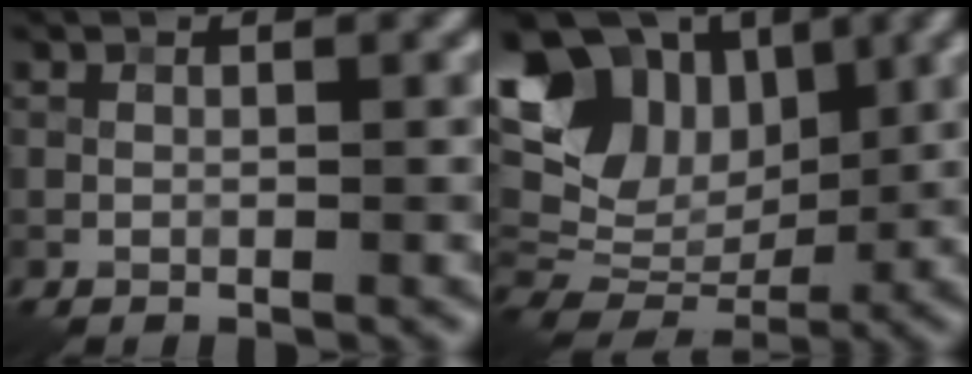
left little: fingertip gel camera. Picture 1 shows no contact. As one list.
[{"total": 12.8, "force": [3.8, 9.0, 8.4], "torque": [-0.168, 0.026, 0.070]}]